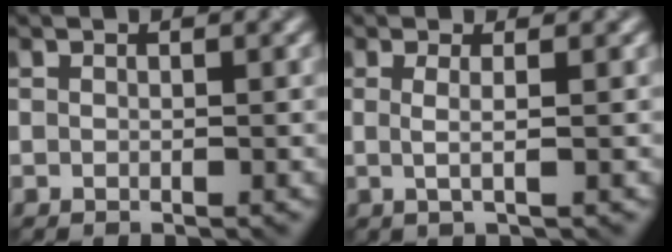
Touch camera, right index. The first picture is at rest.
{"total": 1.9, "force": [0.0, 0.5, 1.8], "torque": [-0.031, -0.001, -0.006]}